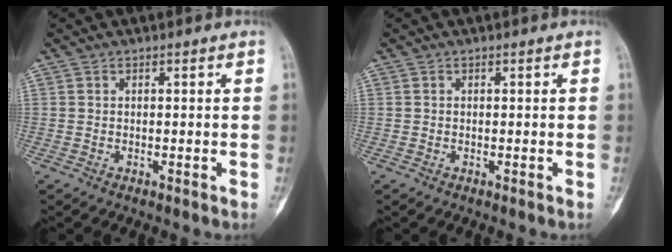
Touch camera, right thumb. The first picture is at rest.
{"total": 0.0}